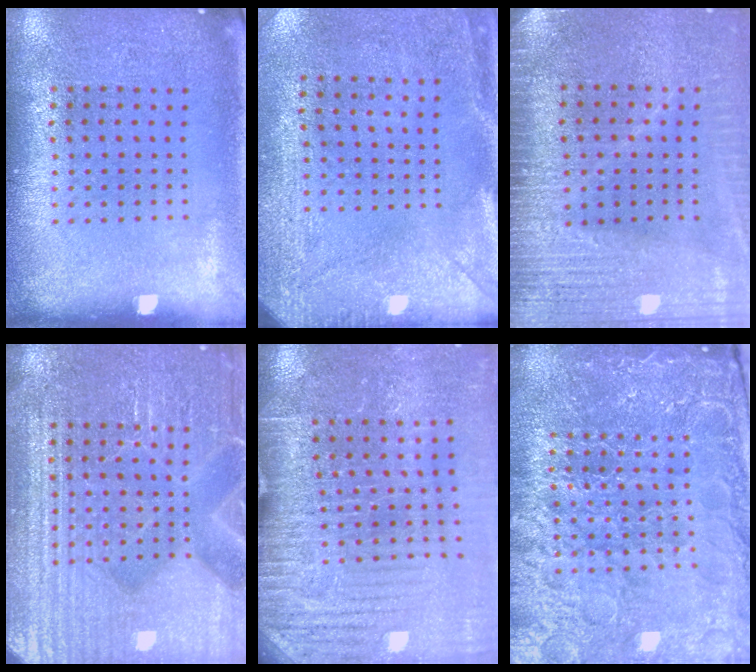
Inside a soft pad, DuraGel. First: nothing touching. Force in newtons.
{"total": 3.0, "press": 2.3, "slide": 1.9}
{"total": 3.6, "press": 3.2, "slide": 1.7}
{"total": 4.7, "press": 4.6, "slide": 0.6}
{"total": 4.1, "press": 4.0, "slide": 0.9}
{"total": 5.5, "press": 5.0, "slide": 2.3}